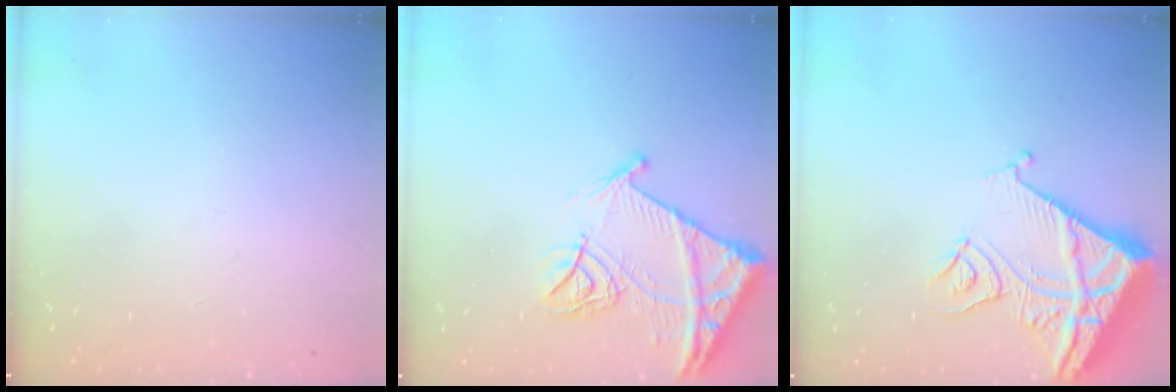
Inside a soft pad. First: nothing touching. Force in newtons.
{"total": 13.6, "press": 13.6, "slide": 1.5}
{"total": 13.5, "press": 13.5, "slide": 1.4}